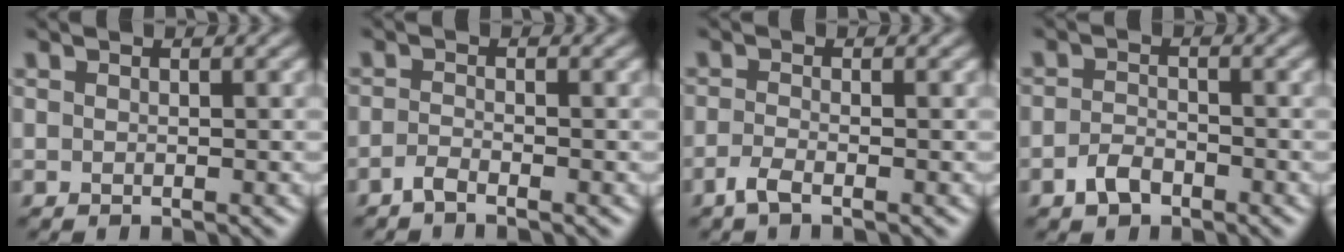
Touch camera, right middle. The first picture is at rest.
{"total": 1.2, "force": [-0.9, 0.2, 0.7], "torque": [-0.018, 0.001, -0.023]}
{"total": 1.7, "force": [-1.1, 0.4, 1.2], "torque": [-0.030, -0.005, -0.028]}
{"total": 2.2, "force": [-1.4, 1.2, 1.1], "torque": [-0.022, 0.004, -0.029]}